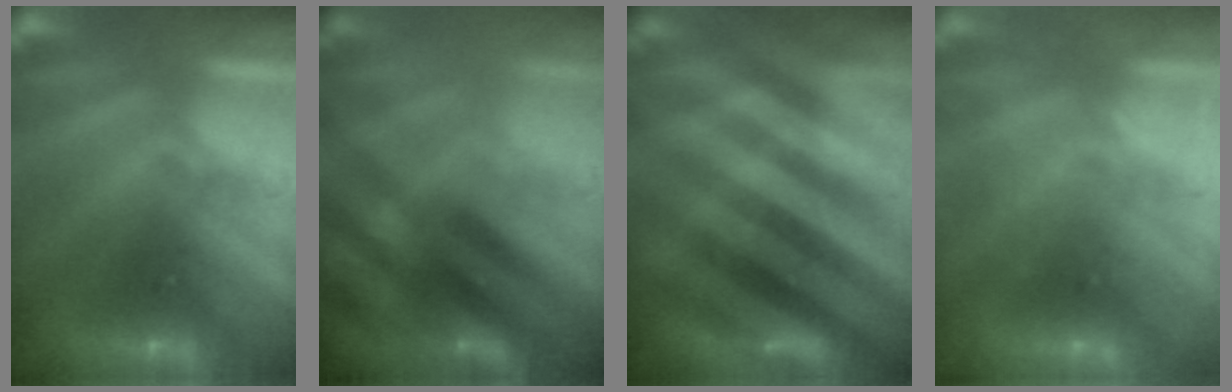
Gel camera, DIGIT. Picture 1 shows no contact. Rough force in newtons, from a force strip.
{"total": 3.3}
{"total": 2.6}
{"total": 2.4}